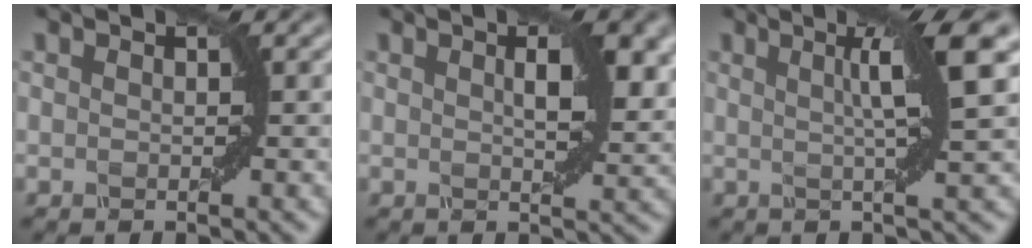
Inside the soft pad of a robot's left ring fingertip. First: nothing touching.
{"total": 4.4, "force": [1.4, 1.4, 3.9], "torque": [-0.057, 0.005, 0.024]}
{"total": 5.7, "force": [1.6, 0.7, 5.5], "torque": [-0.078, 0.014, 0.025]}